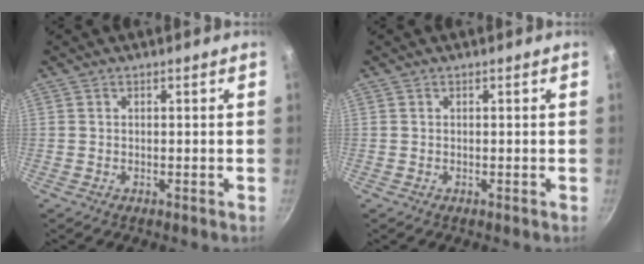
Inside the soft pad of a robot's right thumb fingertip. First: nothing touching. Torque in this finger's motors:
{"motor_torque": [-0.16, 0.12, 0.00, 0.00, 0.00]}